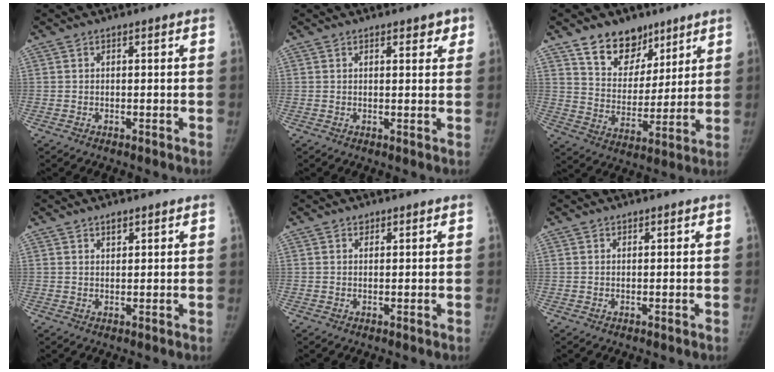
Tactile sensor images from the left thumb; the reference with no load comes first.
{"total": 3.1, "force": [1.9, 1.4, 1.9], "torque": [-0.002, -0.008, 0.022]}
{"total": 12.7, "force": [8.6, 8.3, 4.2], "torque": [-0.022, -0.053, 0.154]}
{"total": 1.4, "force": [1.0, 0.8, 0.6], "torque": [0.002, -0.006, 0.017]}
{"total": 0.7, "force": [0.5, 0.6, 0.0], "torque": [0.010, -0.003, 0.005]}
{"total": 0.0}